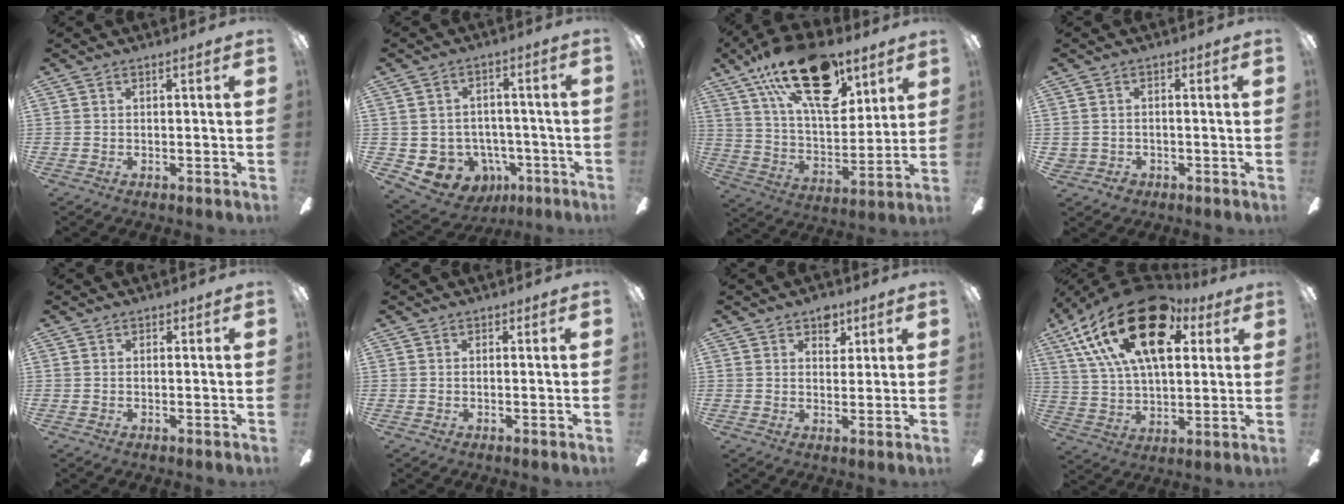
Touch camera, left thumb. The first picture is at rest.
{"total": 7.9, "force": [-3.3, 6.8, 2.3], "torque": [-0.057, 0.021, -0.051]}
{"total": 25.3, "force": [15.1, 12.0, 16.3], "torque": [-0.270, -0.075, 0.262]}
{"total": 2.6, "force": [-0.6, 2.5, 0.4], "torque": [-0.009, 0.007, -0.011]}
{"total": 0.0}
{"total": 0.0}
{"total": 5.4, "force": [3.3, 3.4, 2.6], "torque": [-0.019, -0.010, 0.052]}
{"total": 26.0, "force": [13.2, 13.2, 18.0], "torque": [-0.324, -0.052, 0.225]}